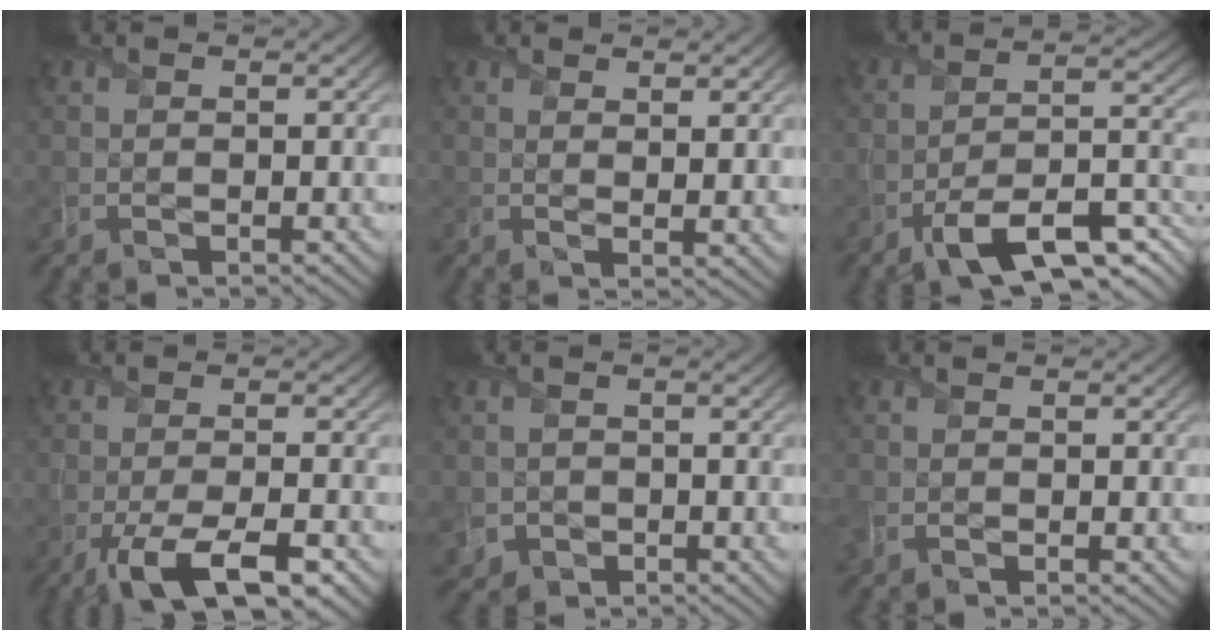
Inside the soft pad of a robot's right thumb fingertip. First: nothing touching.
{"total": 2.7, "force": [1.9, 0.7, 1.7], "torque": [-0.031, -0.007, 0.038]}
{"total": 10.8, "force": [-6.6, 3.2, 7.8], "torque": [-0.129, -0.002, -0.117]}
{"total": 8.6, "force": [-5.1, 2.5, 6.4], "torque": [-0.114, -0.008, -0.086]}
{"total": 3.5, "force": [-1.5, 3.1, 0.9], "torque": [-0.025, -0.014, -0.030]}
{"total": 1.8, "force": [-1.0, 1.2, 0.9], "torque": [-0.033, -0.008, -0.028]}